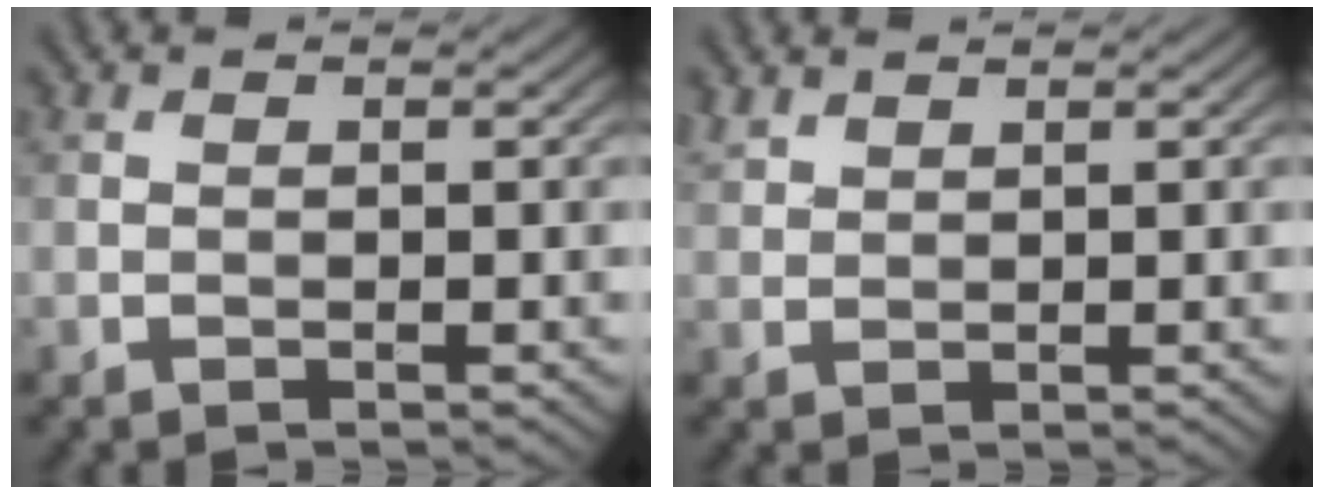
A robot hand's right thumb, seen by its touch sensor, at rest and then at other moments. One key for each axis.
{"total": 1.8, "fx": 1.6, "fy": 0.6, "fz": 0.5, "tx": -0.016, "ty": 0.004, "tz": 0.039}